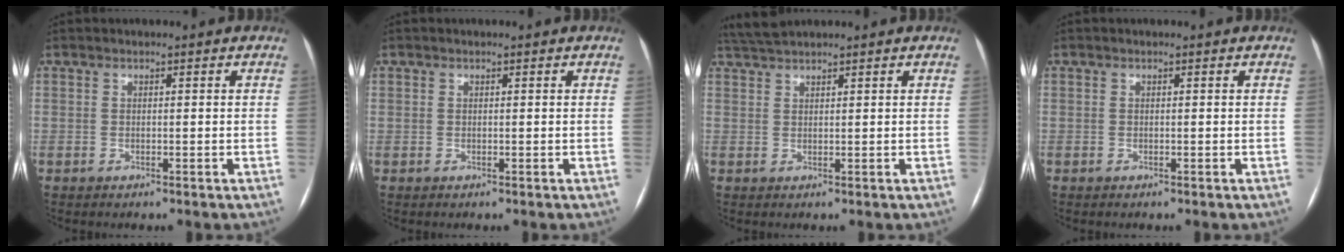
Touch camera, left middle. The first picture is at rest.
{"total": 0.0}
{"total": 2.9, "force": [2.8, -0.3, 0.7], "torque": [-0.023, 0.017, 0.062]}
{"total": 0.0}